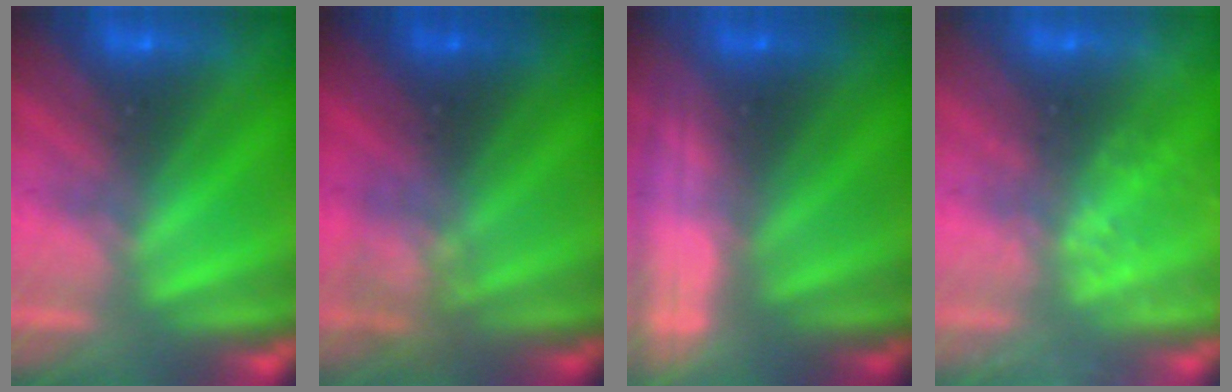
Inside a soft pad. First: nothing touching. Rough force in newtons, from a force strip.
{"total": 2.4}
{"total": 2.9}
{"total": 2.4}